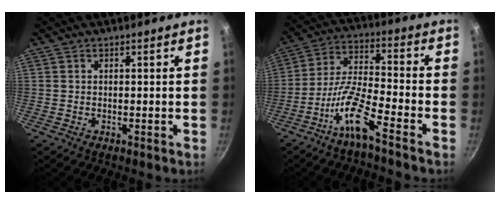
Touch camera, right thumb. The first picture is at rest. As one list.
[{"total": 10.6, "force": [-6.7, 1.4, 8.1], "torque": [-0.167, 0.046, -0.136]}]